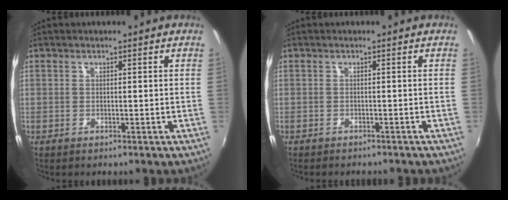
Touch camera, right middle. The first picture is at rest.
{"total": 2.3, "force": [-2.2, 0.5, 0.8], "torque": [-0.020, -0.011, -0.030]}